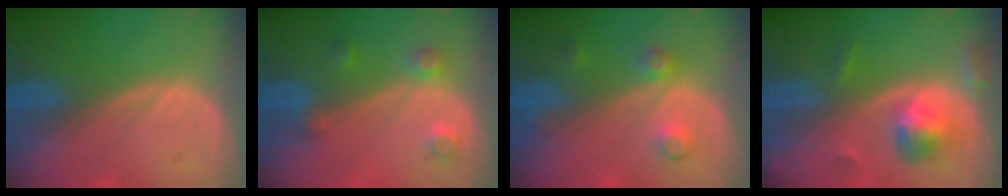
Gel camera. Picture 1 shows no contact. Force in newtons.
{"total": 3.6, "press": 3.3, "slide": 1.5}
{"total": 3.5, "press": 3.2, "slide": 1.4}
{"total": 5.6, "press": 5.1, "slide": 2.2}